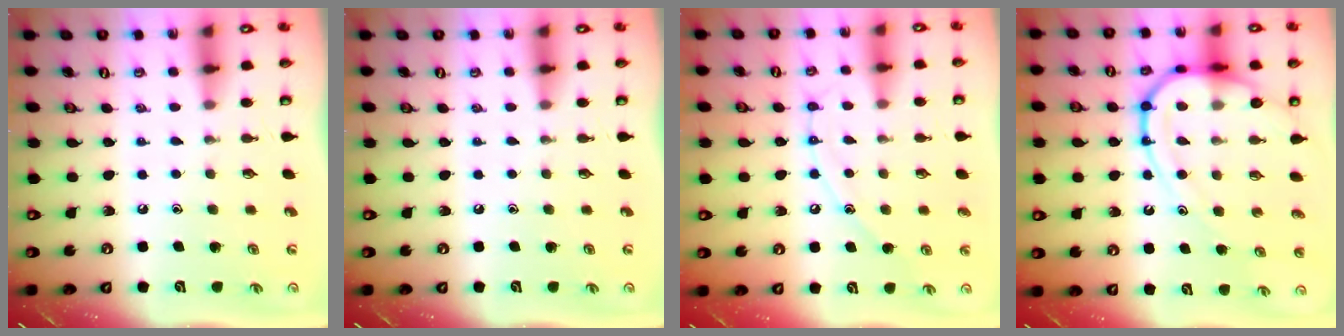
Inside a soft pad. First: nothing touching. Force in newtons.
{"total": 0.0}
{"total": 9.2, "press": 9.2, "slide": 0.8}
{"total": 14.9, "press": 14.8, "slide": 1.6}